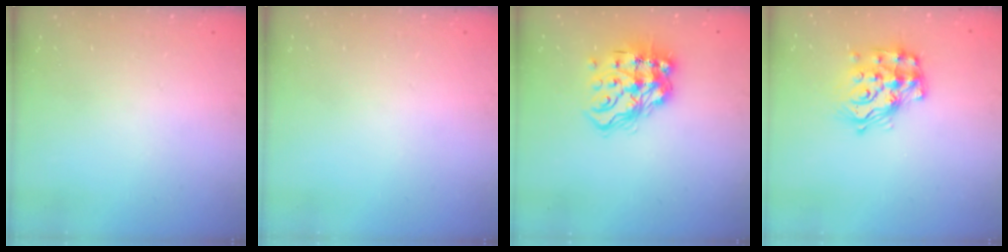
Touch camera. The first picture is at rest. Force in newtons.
{"total": 0.0}
{"total": 14.7, "press": 14.6, "slide": 1.6}
{"total": 13.2, "press": 13.2, "slide": 1.0}